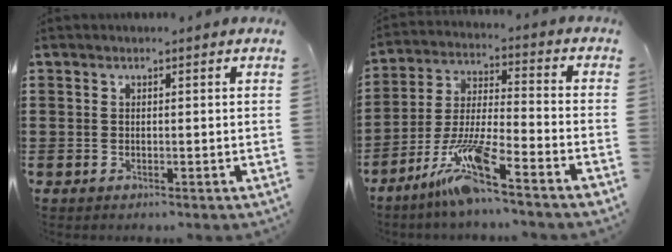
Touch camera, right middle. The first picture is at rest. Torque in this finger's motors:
{"motor_torque": [1.49, -0.65, 0.48, 0.21]}